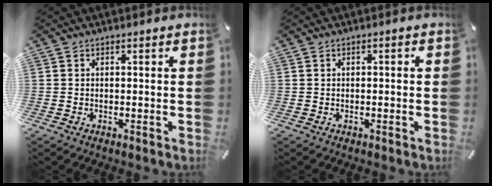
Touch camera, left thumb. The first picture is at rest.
{"total": 0.6, "force": [-0.2, 0.2, 0.5], "torque": [-0.009, 0.000, -0.005]}